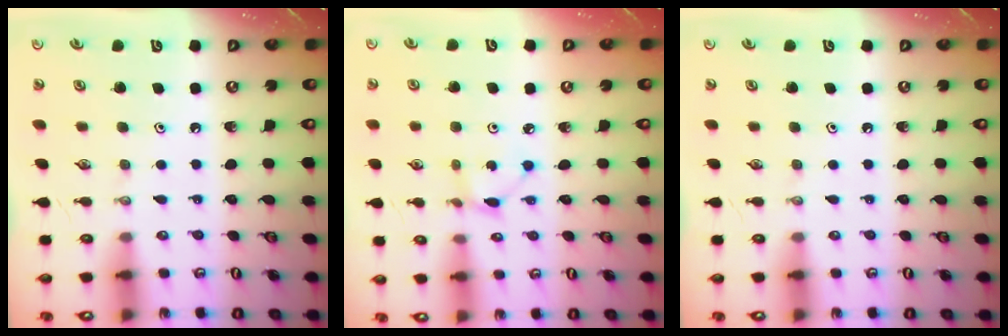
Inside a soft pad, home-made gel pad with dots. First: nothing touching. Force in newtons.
{"total": 1.5, "press": 1.5, "slide": 0.2}
{"total": 0.0}